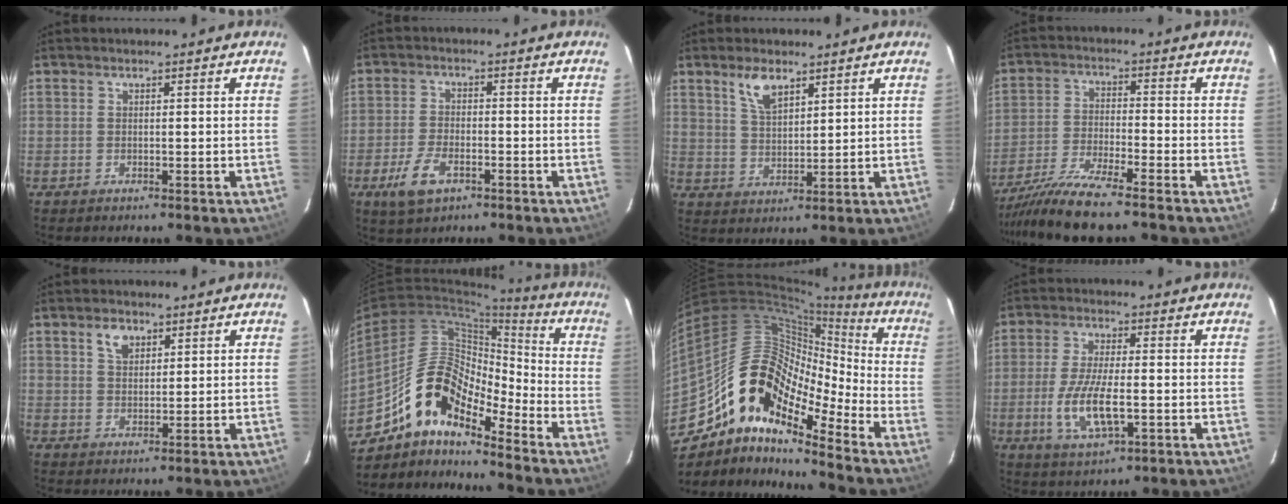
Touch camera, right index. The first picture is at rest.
{"total": 7.3, "force": [-3.8, 3.7, 4.9], "torque": [-0.118, -0.006, -0.068]}
{"total": 5.6, "force": [3.7, 2.3, 3.5], "torque": [-0.065, 0.003, 0.074]}
{"total": 11.2, "force": [-9.6, 0.2, 5.6], "torque": [-0.125, -0.018, -0.178]}
{"total": 3.6, "force": [2.0, 2.3, 2.0], "torque": [-0.031, 0.010, 0.038]}
{"total": 13.7, "force": [-10.3, 4.8, 7.6], "torque": [-0.130, 0.016, -0.203]}
{"total": 18.5, "force": [-12.1, 7.5, 11.8], "torque": [-0.190, 0.001, -0.242]}
{"total": 10.3, "force": [-2.6, 3.6, 9.3], "torque": [-0.191, -0.012, -0.046]}